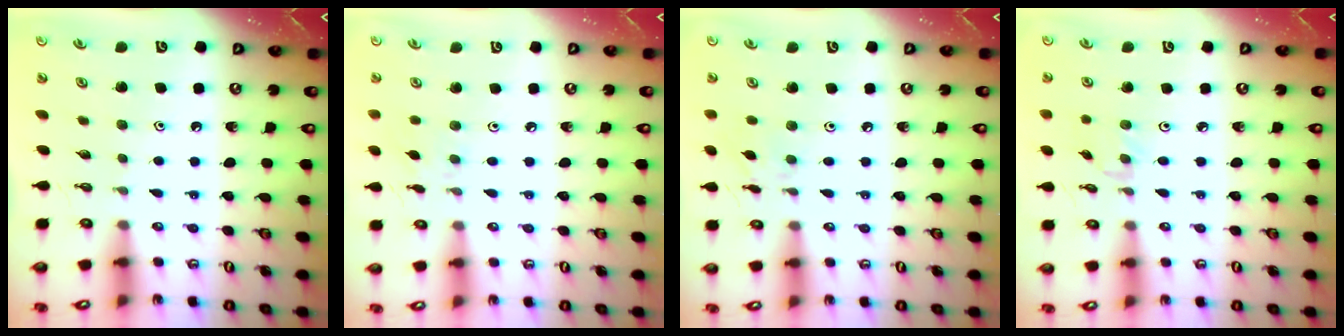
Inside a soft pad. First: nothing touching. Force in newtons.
{"total": 3.0, "press": 3.0, "slide": 0.3}
{"total": 6.0, "press": 6.0, "slide": 0.4}
{"total": 0.7, "press": 0.7, "slide": 0.2}